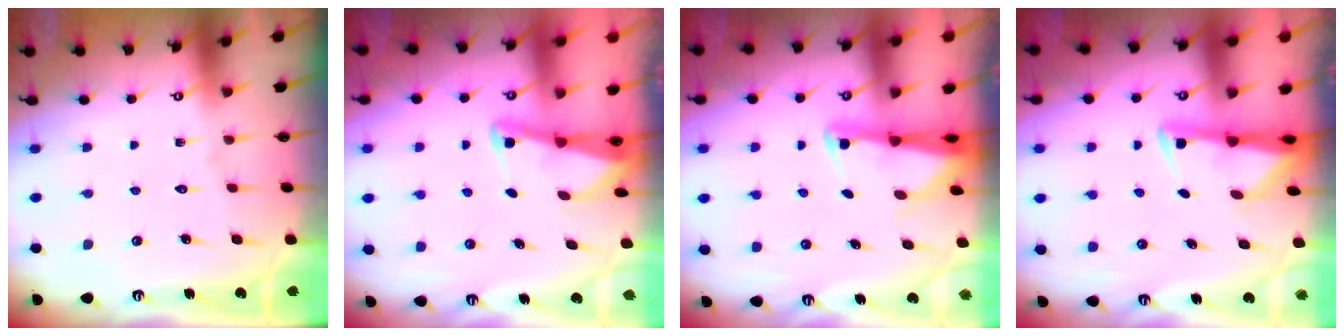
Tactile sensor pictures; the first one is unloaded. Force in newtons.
{"total": 2.2, "press": 2.2, "slide": 0.3}
{"total": 2.5, "press": 2.4, "slide": 0.5}
{"total": 3.0, "press": 2.9, "slide": 0.6}